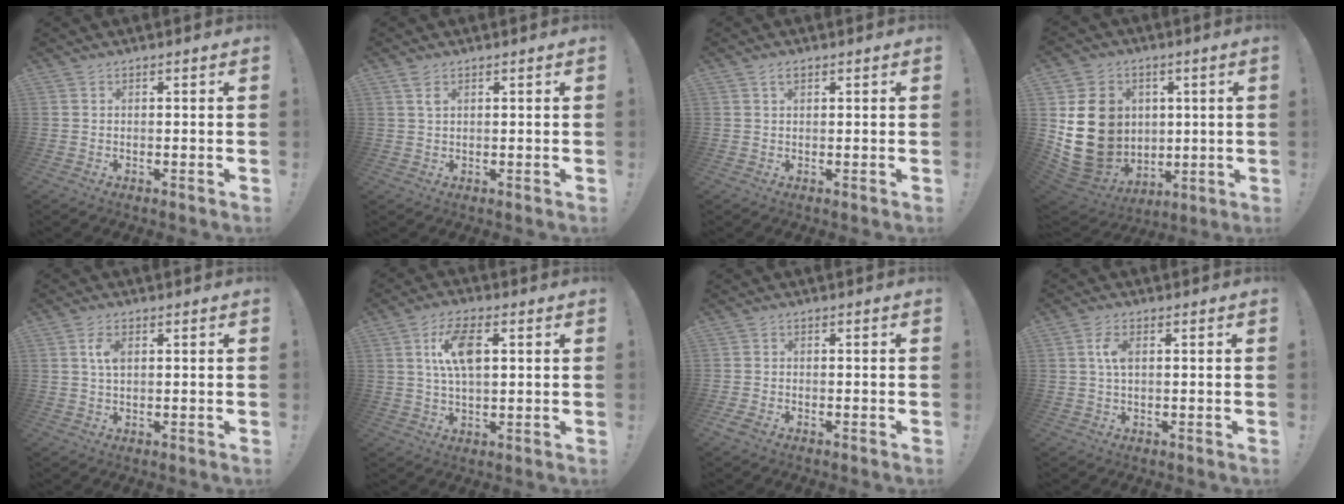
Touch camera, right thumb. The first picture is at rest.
{"total": 2.3, "force": [1.3, 1.0, 1.7], "torque": [-0.031, 0.000, 0.022]}
{"total": 1.8, "force": [0.9, 1.0, 1.2], "torque": [-0.023, 0.002, 0.017]}
{"total": 19.6, "force": [2.5, 16.8, 9.7], "torque": [-0.167, -0.006, 0.077]}
{"total": 4.3, "force": [1.2, 2.2, 3.4], "torque": [-0.059, 0.001, 0.019]}
{"total": 10.3, "force": [2.6, 4.9, 8.8], "torque": [-0.151, 0.003, 0.044]}
{"total": 1.8, "force": [-1.1, 0.9, 1.1], "torque": [-0.020, 0.002, -0.020]}
{"total": 4.4, "force": [0.8, 2.0, 3.8], "torque": [-0.071, 0.000, 0.009]}